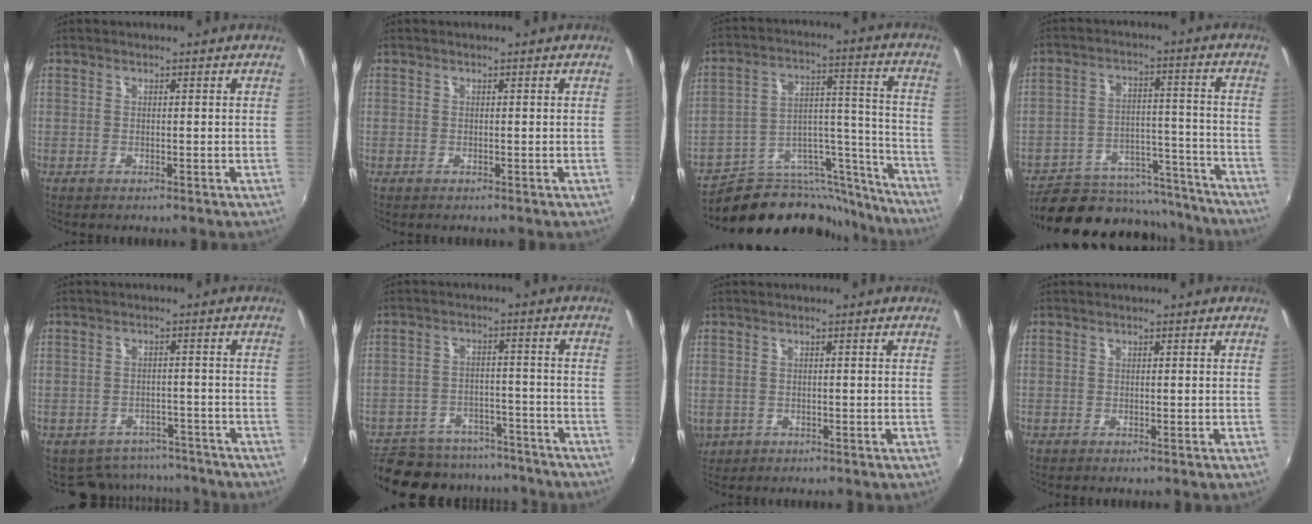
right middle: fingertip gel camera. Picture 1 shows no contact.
{"total": 0.0}
{"total": 20.2, "force": [-18.0, 7.0, 5.8], "torque": [-0.076, 0.058, -0.260]}
{"total": 21.9, "force": [-19.0, 7.9, 7.4], "torque": [-0.142, 0.026, -0.246]}
{"total": 9.8, "force": [-8.3, 4.8, 1.9], "torque": [-0.051, 0.009, -0.104]}
{"total": 17.2, "force": [-14.9, 6.5, 5.6], "torque": [-0.133, 0.013, -0.200]}
{"total": 4.4, "force": [-0.9, 3.8, 2.0], "torque": [-0.045, -0.007, -0.009]}
{"total": 0.0}